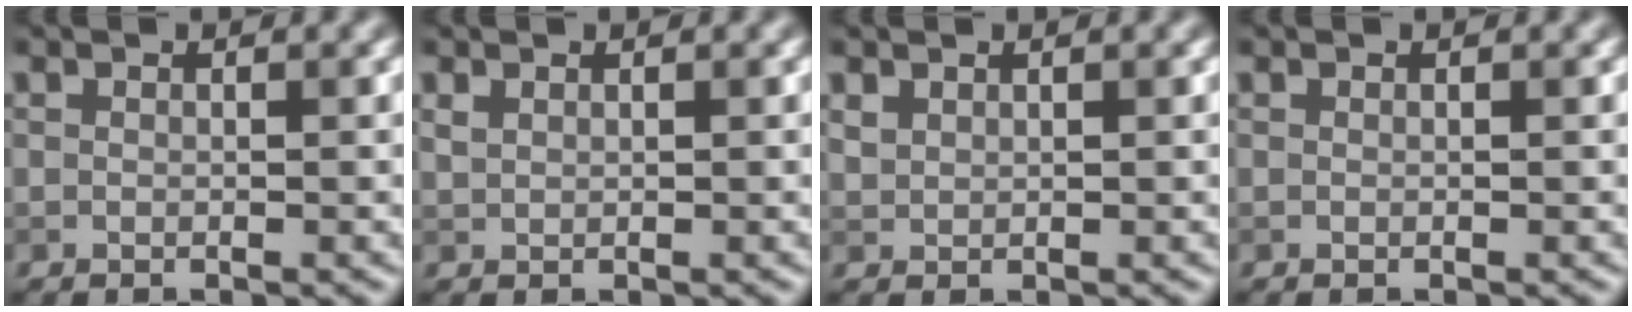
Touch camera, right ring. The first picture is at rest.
{"total": 0.8, "force": [0.5, 0.4, 0.4], "torque": [-0.011, 0.000, 0.015]}
{"total": 1.0, "force": [0.8, 0.6, 0.3], "torque": [-0.009, -0.001, 0.020]}
{"total": 0.0}